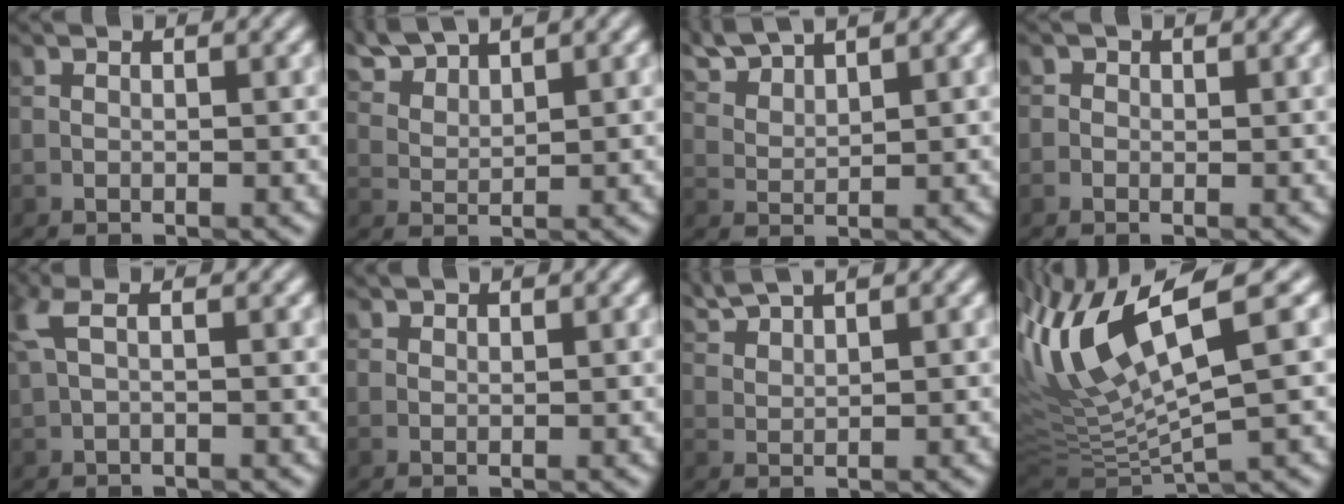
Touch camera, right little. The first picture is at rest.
{"total": 4.4, "force": [4.0, 1.0, 1.7], "torque": [-0.052, 0.002, 0.093]}
{"total": 4.0, "force": [3.7, 0.6, 1.5], "torque": [-0.047, 0.011, 0.080]}
{"total": 1.1, "force": [0.4, 0.9, 0.4], "torque": [0.006, 0.001, -0.004]}
{"total": 2.5, "force": [0.9, 0.6, 2.2], "torque": [-0.058, 0.010, 0.014]}
{"total": 0.9, "force": [0.9, 0.2, 0.2], "torque": [-0.005, 0.000, 0.016]}
{"total": 2.9, "force": [2.7, 0.0, 1.1], "torque": [-0.032, 0.013, 0.065]}
{"total": 11.7, "force": [3.9, 3.0, 10.5], "torque": [-0.225, 0.013, 0.079]}